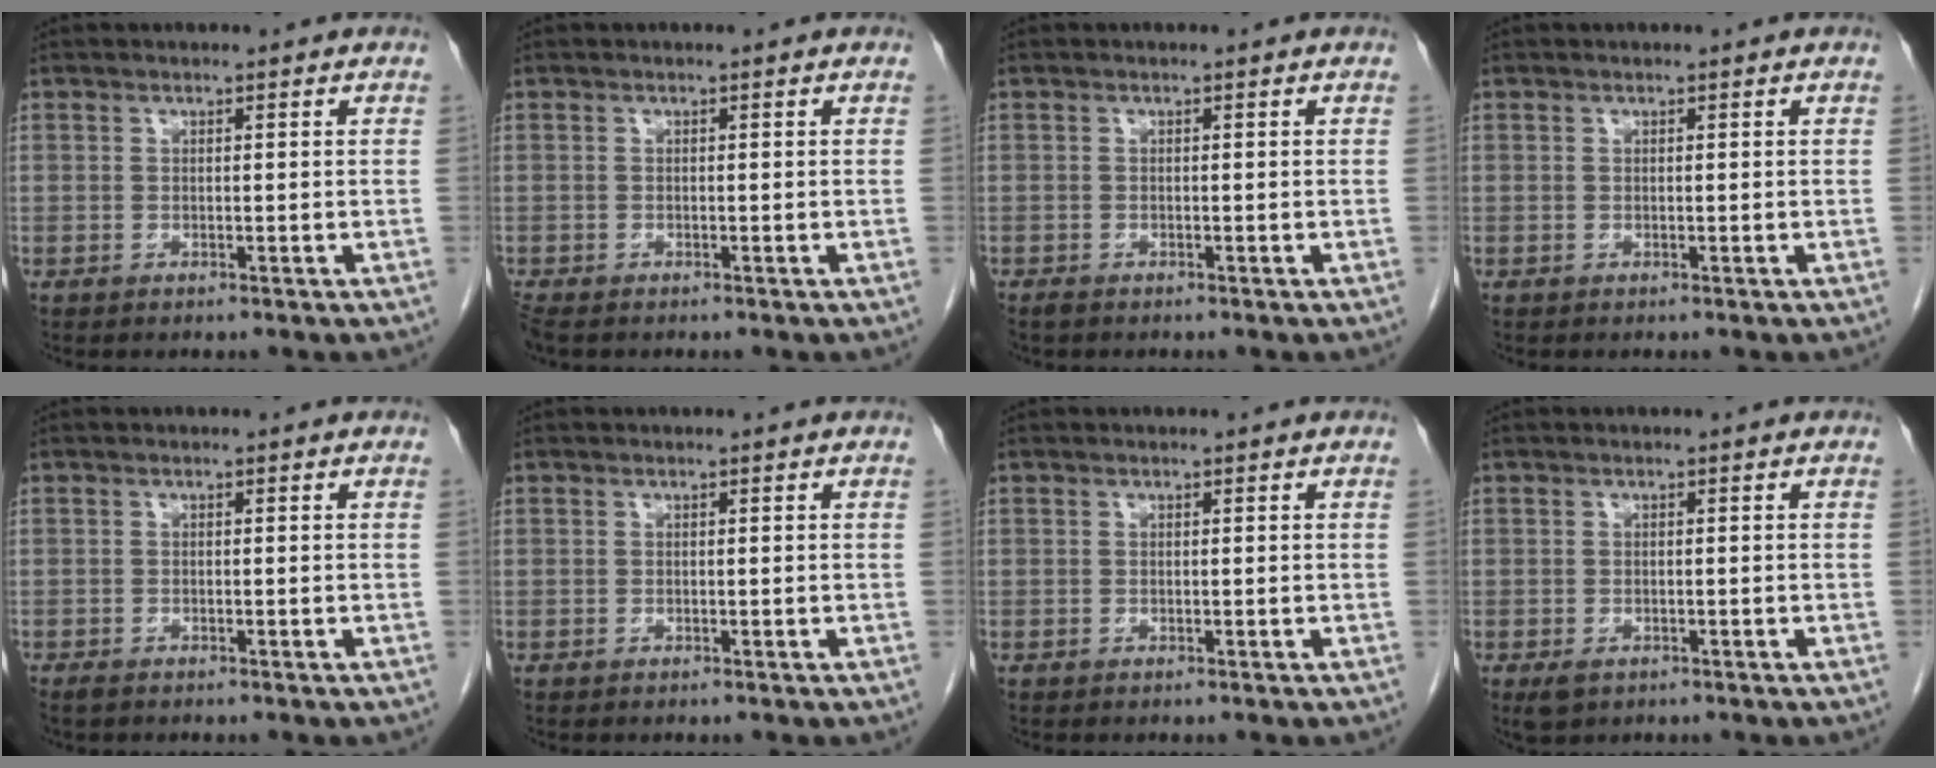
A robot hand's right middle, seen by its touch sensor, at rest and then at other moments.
{"total": 2.3, "force": [-1.8, 0.9, 1.1], "torque": [-0.028, -0.009, -0.031]}
{"total": 0.6, "force": [-0.5, 0.2, 0.2], "torque": [-0.011, -0.002, -0.011]}
{"total": 0.0}
{"total": 0.8, "force": [-0.7, 0.2, 0.3], "torque": [-0.013, -0.003, -0.013]}
{"total": 0.0}
{"total": 0.0}
{"total": 2.0, "force": [-1.1, 1.2, 1.2], "torque": [-0.026, -0.004, -0.009]}